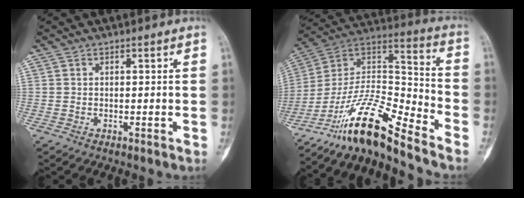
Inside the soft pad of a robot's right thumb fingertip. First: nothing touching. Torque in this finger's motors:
{"motor_torque": [2.53, 0.23, 1.17, -1.60, 0.36]}